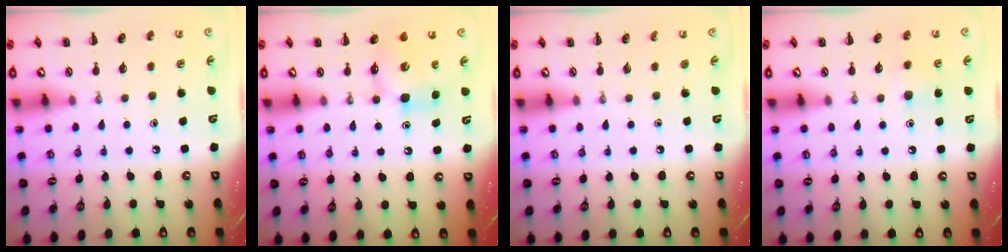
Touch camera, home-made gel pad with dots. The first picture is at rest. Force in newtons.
{"total": 6.0, "press": 5.9, "slide": 0.9}
{"total": 0.0}
{"total": 5.7, "press": 5.3, "slide": 2.0}